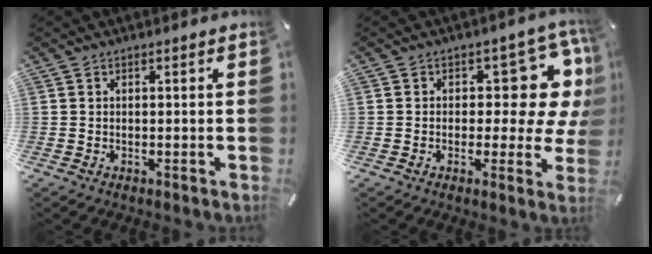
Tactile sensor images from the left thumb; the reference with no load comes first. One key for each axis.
{"total": 11.1, "fx": 4.7, "fy": 6.1, "fz": 7.9, "tx": -0.082, "ty": -0.051, "tz": 0.080}